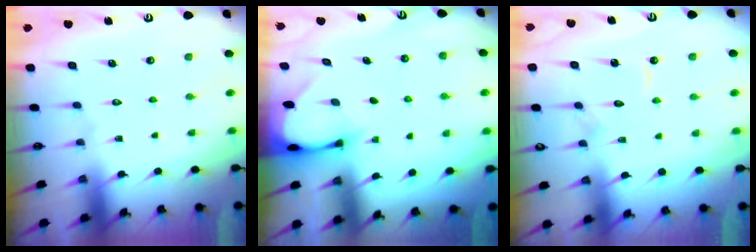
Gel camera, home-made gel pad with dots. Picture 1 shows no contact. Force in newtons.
{"total": 2.4, "press": 2.4, "slide": 0.1}
{"total": 5.2, "press": 5.2, "slide": 0.5}